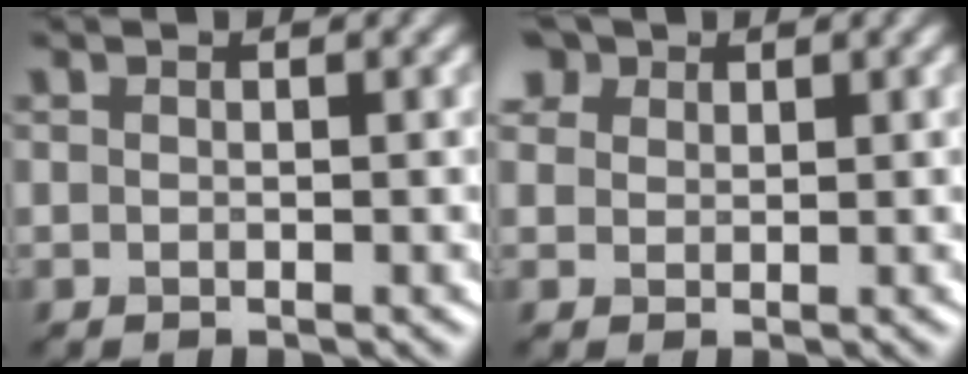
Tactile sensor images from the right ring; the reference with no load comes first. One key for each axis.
{"total": 4.5, "fx": 2.8, "fy": 3.0, "fz": 1.9, "tx": -0.064, "ty": 0.011, "tz": 0.049}